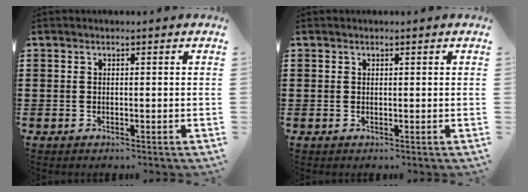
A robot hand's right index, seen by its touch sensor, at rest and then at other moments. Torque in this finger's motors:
{"motor_torque": [-0.79, 0.76, -1.05, -0.21]}